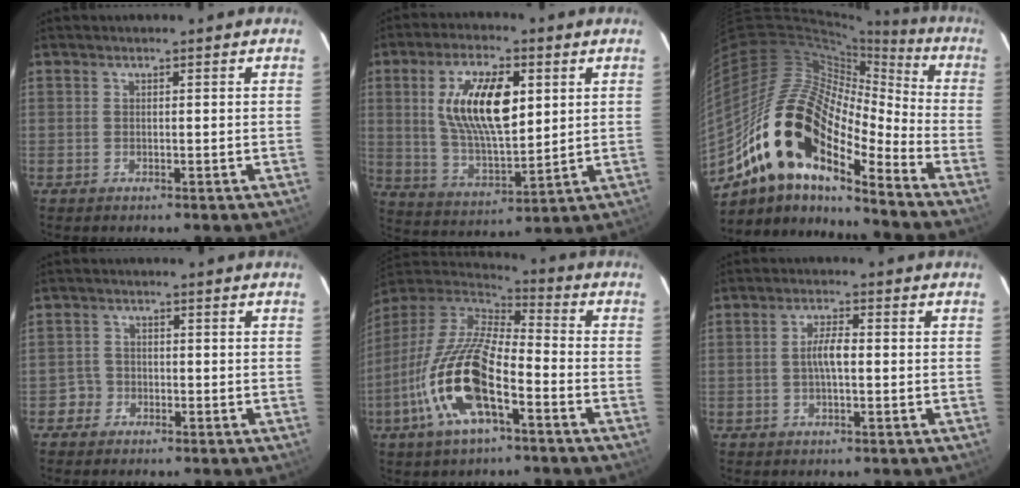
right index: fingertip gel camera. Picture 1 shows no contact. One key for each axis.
{"total": 15.6, "fx": 4.2, "fy": 6.5, "fz": 13.6, "tx": -0.252, "ty": 0.005, "tz": 0.085}
{"total": 21.0, "fx": -12.5, "fy": 8.1, "fz": 14.8, "tx": -0.255, "ty": -0.020, "tz": -0.251}
{"total": 2.6, "fx": -1.4, "fy": 2.1, "fz": -0.5, "tx": 0.011, "ty": 0.017, "tz": -0.024}
{"total": 18.9, "fx": -7.9, "fy": 6.4, "fz": 15.9, "tx": -0.325, "ty": -0.024, "tz": -0.160}
{"total": 3.6, "fx": -0.4, "fy": 0.8, "fz": 3.5, "tx": -0.068, "ty": 0.007, "tz": -0.005}